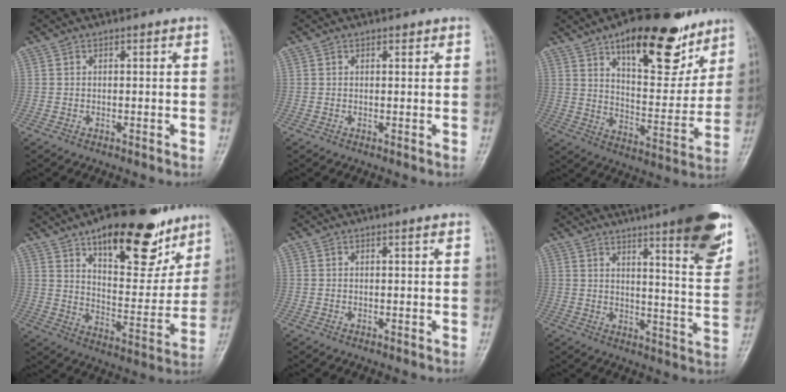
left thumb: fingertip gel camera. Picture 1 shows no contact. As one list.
[{"total": 0.9, "force": [0.6, 0.5, 0.4], "torque": [0.001, -0.003, 0.005]}, {"total": 21.6, "force": [13.3, 8.9, 14.6], "torque": [-0.162, -0.061, 0.207]}, {"total": 22.3, "force": [13.7, 9.3, 14.9], "torque": [-0.163, -0.061, 0.212]}, {"total": 0.6, "force": [0.4, 0.1, 0.5], "torque": [-0.007, 0.000, 0.004]}, {"total": 17.4, "force": [10.5, 2.8, 13.5], "torque": [-0.155, -0.057, 0.141]}]